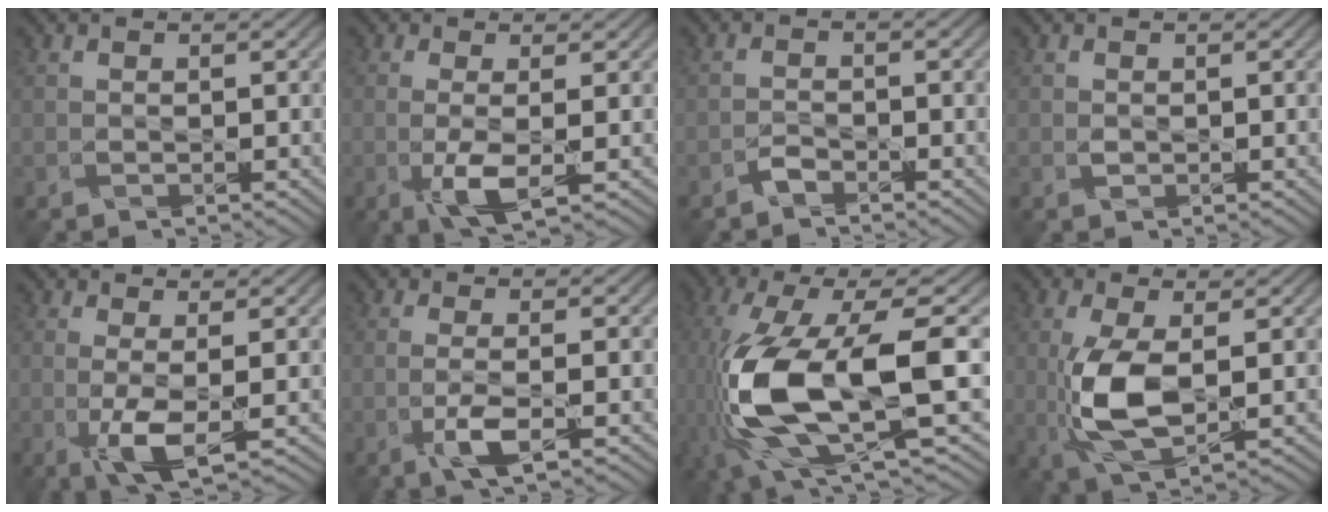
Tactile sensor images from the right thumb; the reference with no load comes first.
{"total": 4.0, "force": [-0.9, 0.7, 3.8], "torque": [-0.080, -0.002, -0.022]}
{"total": 1.4, "force": [-1.4, 0.2, 0.0], "torque": [0.000, 0.004, -0.035]}
{"total": 0.5, "force": [-0.1, 0.5, 0.3], "torque": [-0.008, -0.001, -0.002]}
{"total": 4.8, "force": [-1.1, 0.9, 4.6], "torque": [-0.090, 0.000, -0.024]}
{"total": 3.7, "force": [-1.4, 0.6, 3.3], "torque": [-0.066, 0.003, -0.035]}
{"total": 16.9, "force": [-2.7, 5.8, 15.6], "torque": [-0.356, -0.015, -0.036]}
{"total": 8.2, "force": [-0.5, 3.4, 7.5], "torque": [-0.170, -0.002, -0.009]}